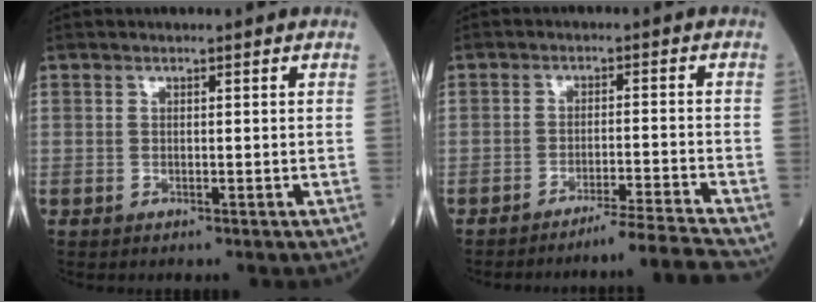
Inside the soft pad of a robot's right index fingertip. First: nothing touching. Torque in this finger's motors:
{"motor_torque": [-0.41, -0.56, 0.13, 0.01]}